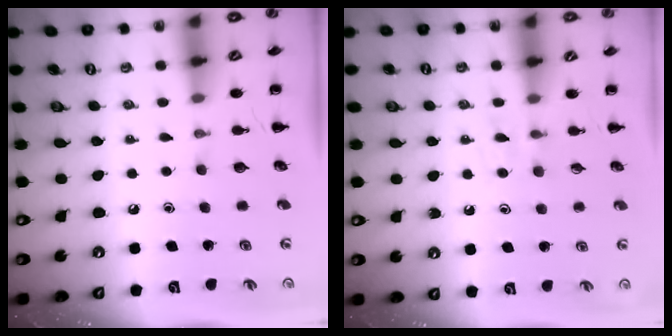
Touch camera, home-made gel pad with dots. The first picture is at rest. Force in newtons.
{"total": 4.4, "press": 4.1, "slide": 1.6}